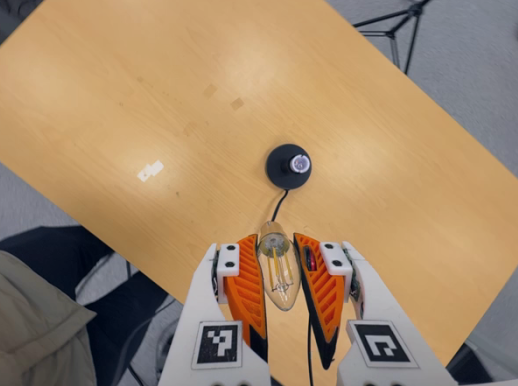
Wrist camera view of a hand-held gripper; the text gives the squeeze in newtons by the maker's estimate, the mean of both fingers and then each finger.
{"total": 21.2, "left": 22.7, "right": 19.7}